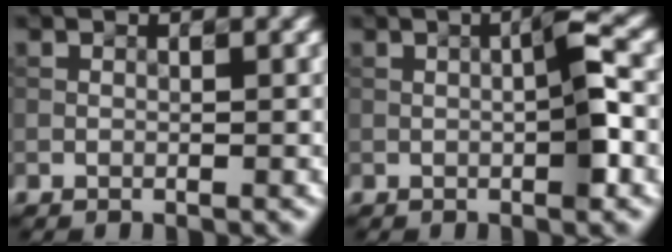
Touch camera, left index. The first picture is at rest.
{"total": 3.3, "force": [-0.3, 0.3, 3.3], "torque": [-0.051, 0.007, -0.008]}